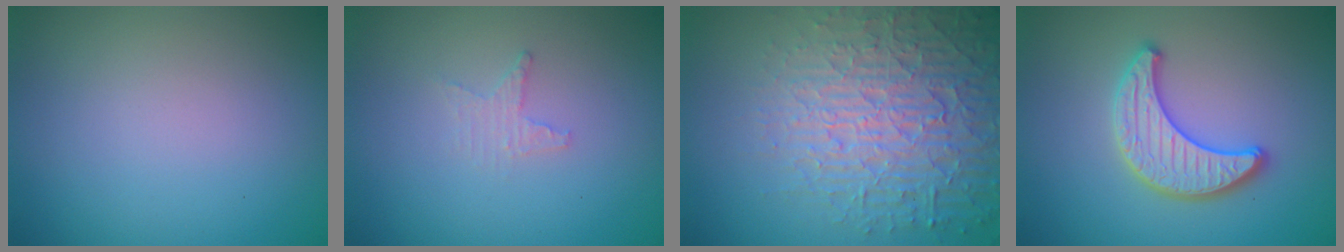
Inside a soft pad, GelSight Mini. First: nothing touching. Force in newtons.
{"total": 1.2, "press": 1.2, "slide": 0.4}
{"total": 7.4, "press": 7.2, "slide": 1.8}
{"total": 3.3, "press": 3.3, "slide": 0.2}